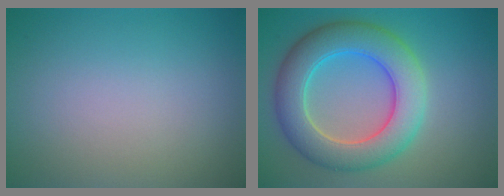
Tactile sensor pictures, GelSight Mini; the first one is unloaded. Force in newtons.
{"total": 7.9, "press": 7.8, "slide": 0.6}